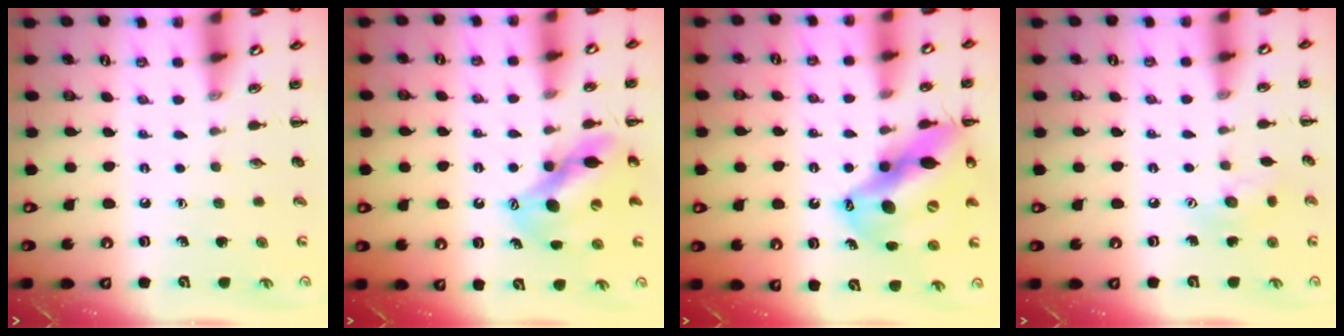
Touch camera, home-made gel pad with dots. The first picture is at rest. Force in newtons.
{"total": 12.4, "press": 12.0, "slide": 3.1}
{"total": 18.4, "press": 17.6, "slide": 5.3}
{"total": 6.7, "press": 6.6, "slide": 1.2}